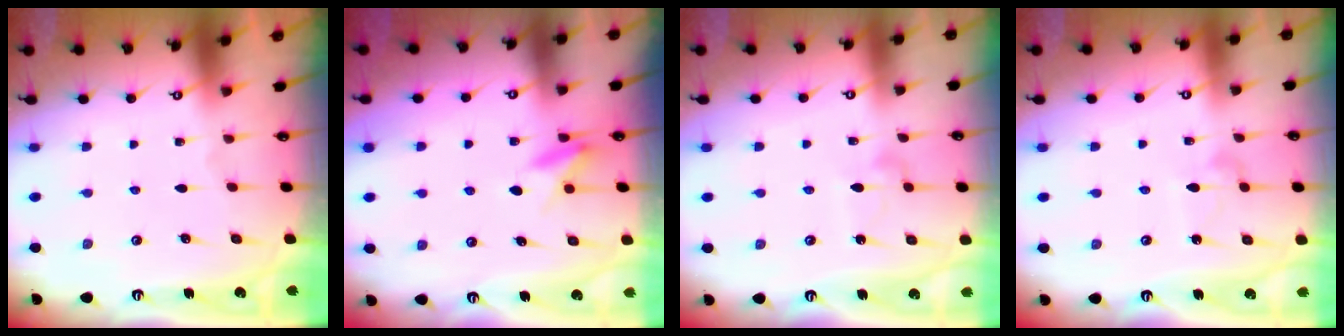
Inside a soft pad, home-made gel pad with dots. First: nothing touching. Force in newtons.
{"total": 7.7, "press": 7.5, "slide": 1.8}
{"total": 5.7, "press": 5.7, "slide": 0.4}
{"total": 6.1, "press": 6.1, "slide": 0.4}